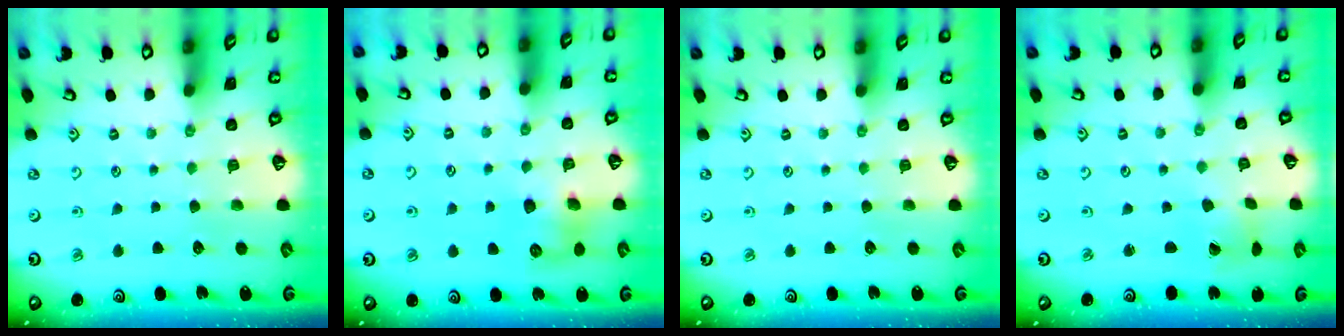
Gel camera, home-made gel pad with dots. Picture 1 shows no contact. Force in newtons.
{"total": 8.5, "press": 8.5, "slide": 0.8}
{"total": 0.0}
{"total": 1.2, "press": 1.2, "slide": 0.2}